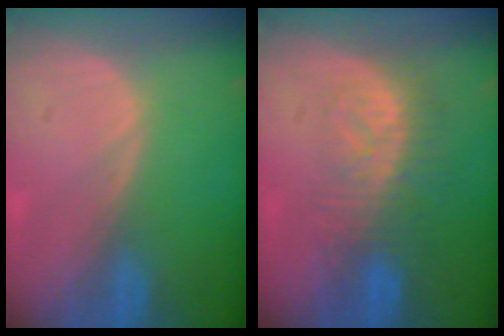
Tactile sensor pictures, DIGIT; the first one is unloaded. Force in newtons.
{"total": 8.3, "press": 7.2, "slide": 4.1}